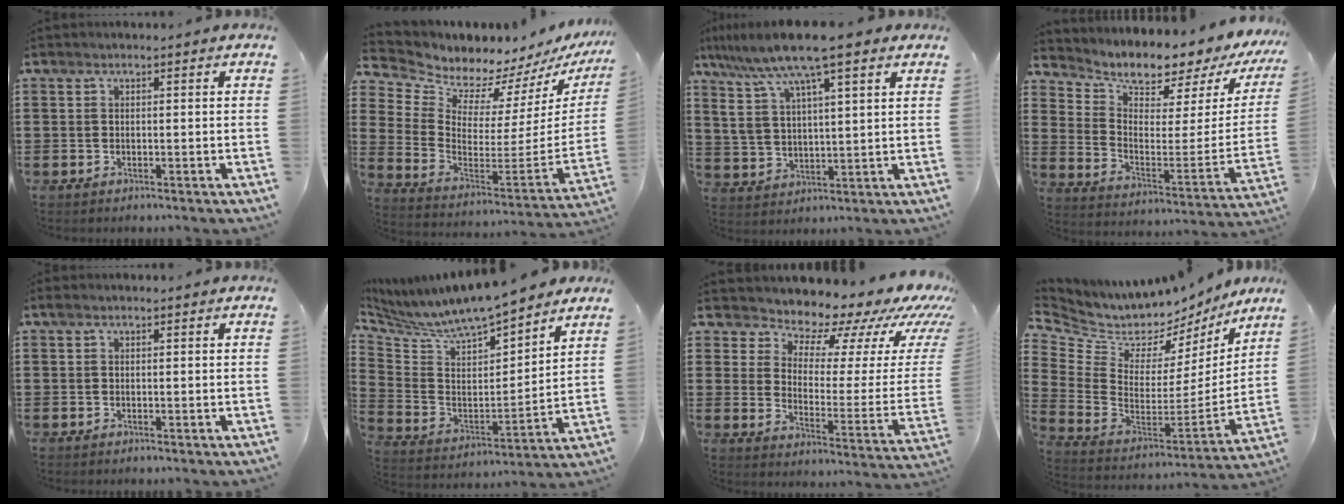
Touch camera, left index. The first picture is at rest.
{"total": 5.8, "force": [5.6, 1.6, -0.7], "torque": [-0.033, -0.062, 0.095]}
{"total": 11.3, "force": [8.1, 1.7, 7.7], "torque": [-0.169, -0.023, 0.141]}
{"total": 4.3, "force": [4.1, 1.1, 0.7], "torque": [-0.029, -0.055, 0.061]}
{"total": 0.0}
{"total": 7.9, "force": [7.4, 1.5, 2.4], "torque": [-0.084, -0.055, 0.125]}
{"total": 8.5, "force": [7.8, 2.6, 2.1], "torque": [-0.042, -0.084, 0.126]}
{"total": 6.2, "force": [5.2, 3.3, 0.6], "torque": [-0.056, -0.057, 0.090]}